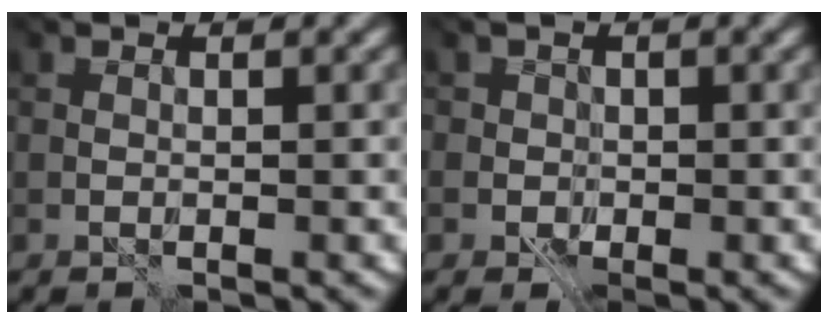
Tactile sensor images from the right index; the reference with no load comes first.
{"total": 1.4, "force": [0.3, 1.3, -0.3], "torque": [0.031, 0.004, -0.011]}